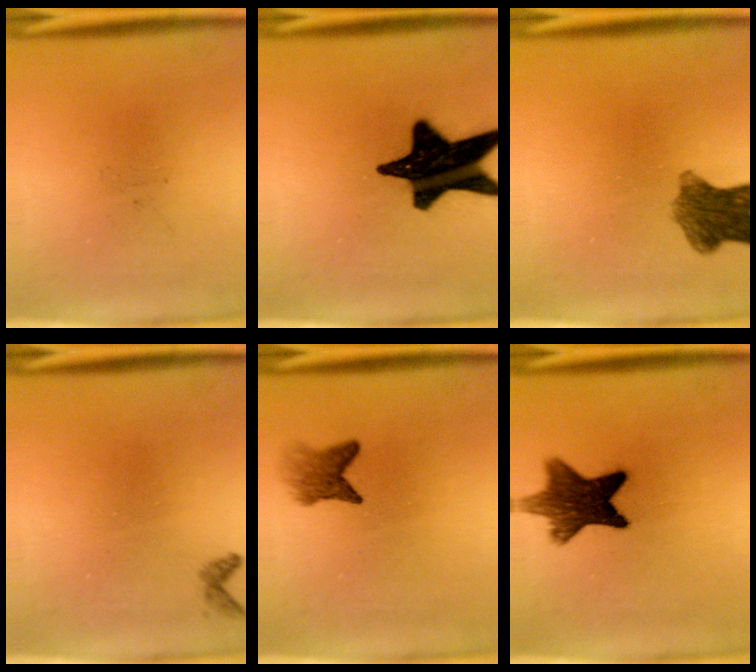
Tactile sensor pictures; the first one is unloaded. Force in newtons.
{"total": 19.6}
{"total": 7.2}
{"total": 0.7}
{"total": 3.1}
{"total": 10.5}